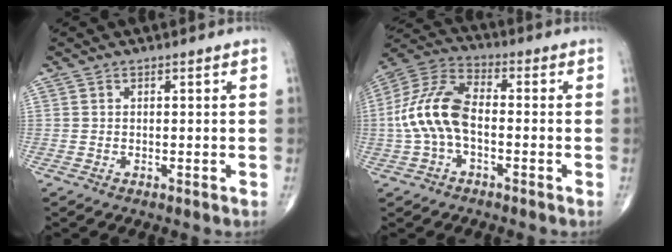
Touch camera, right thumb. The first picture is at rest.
{"total": 12.6, "force": [-1.5, 6.8, 10.5], "torque": [-0.227, 0.037, -0.037]}